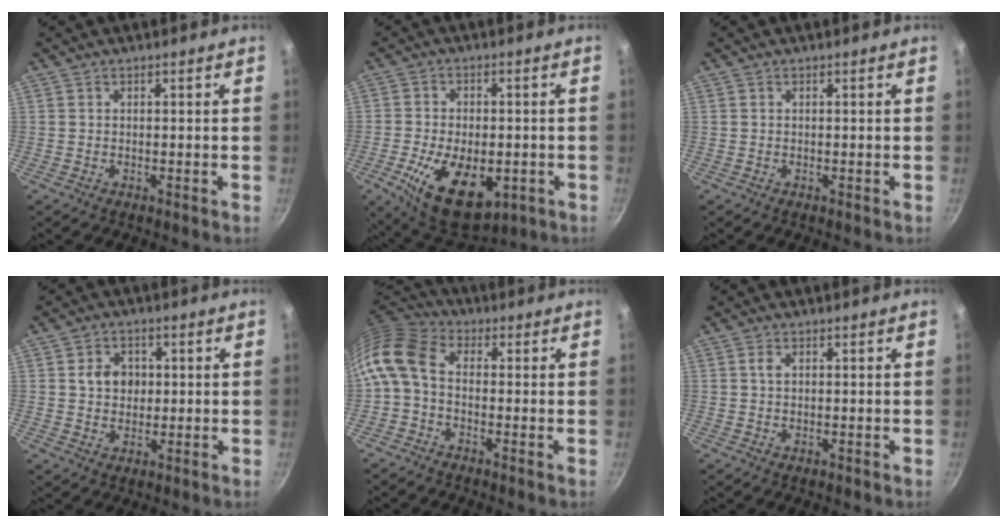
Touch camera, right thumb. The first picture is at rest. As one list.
[{"total": 16.4, "force": [-5.0, 9.3, 12.6], "torque": [-0.198, -0.001, -0.068]}, {"total": 0.0}, {"total": 5.3, "force": [0.7, 4.5, 2.8], "torque": [-0.022, 0.000, 0.006]}, {"total": 9.7, "force": [-1.1, 6.4, 7.1], "torque": [-0.151, 0.032, -0.041]}, {"total": 1.3, "force": [0.2, 0.7, 1.0], "torque": [-0.018, 0.002, 0.003]}]